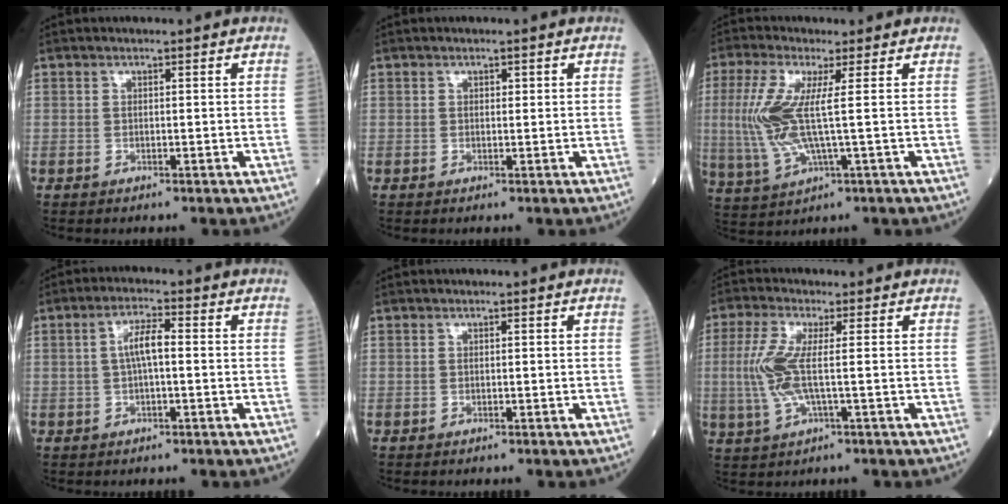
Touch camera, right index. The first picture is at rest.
{"total": 0.6, "force": [0.3, 0.4, 0.4], "torque": [-0.003, 0.000, 0.003]}
{"total": 9.0, "force": [0.7, 1.2, 8.9], "torque": [-0.223, -0.002, 0.013]}
{"total": 4.1, "force": [0.2, 0.9, 4.1], "torque": [-0.077, 0.013, 0.001]}
{"total": 0.0}
{"total": 6.9, "force": [0.0, 1.2, 6.8], "torque": [-0.169, -0.002, -0.004]}